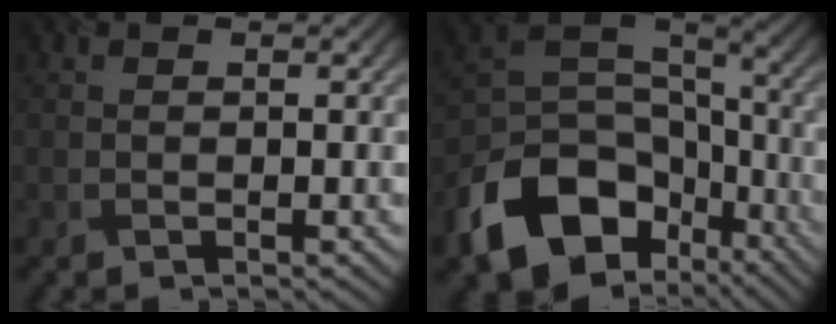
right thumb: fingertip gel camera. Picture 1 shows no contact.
{"total": 16.1, "force": [-8.4, 10.8, 8.6], "torque": [-0.195, -0.047, -0.144]}